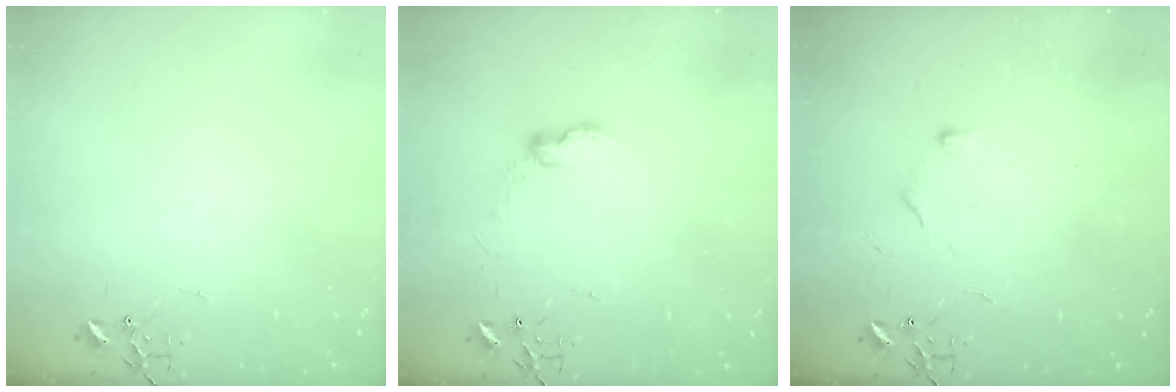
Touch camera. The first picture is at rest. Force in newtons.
{"total": 7.8, "press": 7.8, "slide": 0.8}
{"total": 4.3, "press": 4.3, "slide": 0.6}